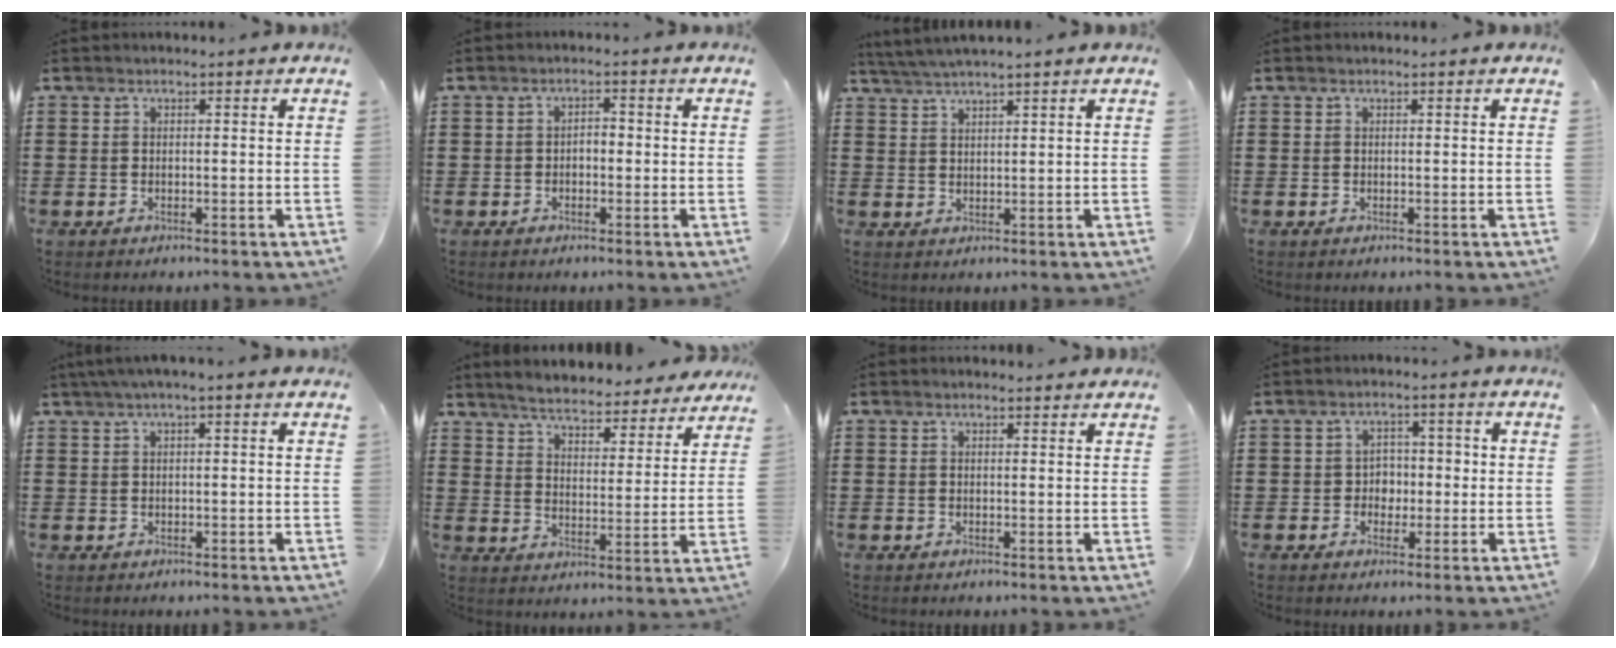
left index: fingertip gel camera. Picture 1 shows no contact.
{"total": 1.4, "force": [-0.5, 0.6, 1.2], "torque": [-0.025, 0.001, -0.010]}
{"total": 2.8, "force": [2.6, -0.6, 0.8], "torque": [-0.022, -0.004, 0.050]}
{"total": 0.0}
{"total": 1.4, "force": [0.2, 0.0, 1.4], "torque": [-0.024, -0.003, 0.004]}
{"total": 5.1, "force": [5.0, -0.2, 1.0], "torque": [-0.045, -0.035, 0.085]}
{"total": 0.7, "force": [0.7, 0.1, 0.2], "torque": [-0.005, 0.000, 0.014]}
{"total": 3.1, "force": [-0.3, 2.7, 1.5], "torque": [-0.033, 0.003, -0.013]}